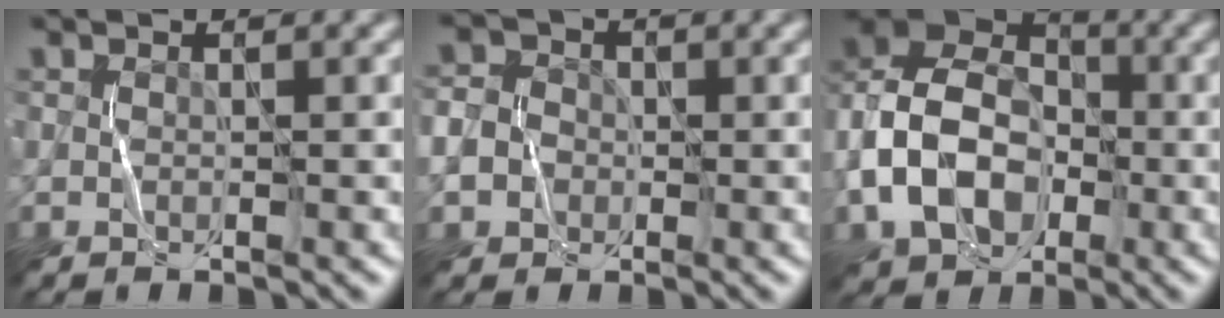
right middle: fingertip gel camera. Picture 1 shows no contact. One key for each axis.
{"total": 5.9, "fx": -0.6, "fy": 5.4, "fz": 2.2, "tx": -0.045, "ty": 0.018, "tz": -0.037}
{"total": 9.9, "fx": -2.6, "fy": 7.3, "fz": 6.2, "tx": -0.127, "ty": -0.002, "tz": -0.057}